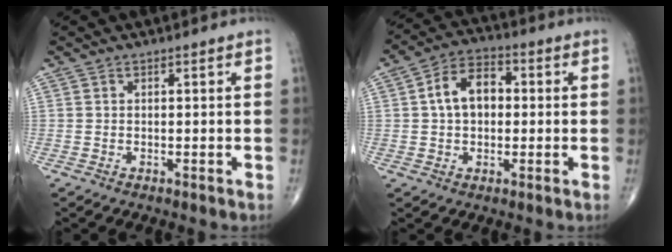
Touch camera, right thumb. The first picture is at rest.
{"total": 8.8, "force": [0.8, 6.0, 6.4], "torque": [-0.094, 0.021, 0.005]}